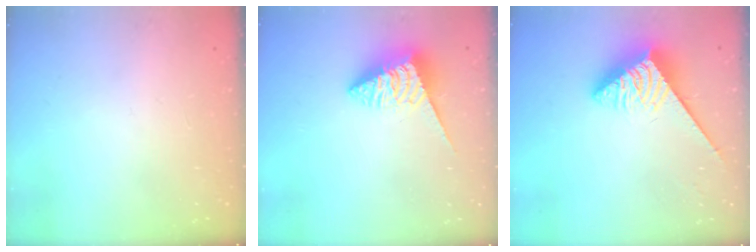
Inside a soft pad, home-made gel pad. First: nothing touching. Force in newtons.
{"total": 4.6, "press": 4.5, "slide": 0.7}
{"total": 3.6, "press": 3.5, "slide": 0.4}